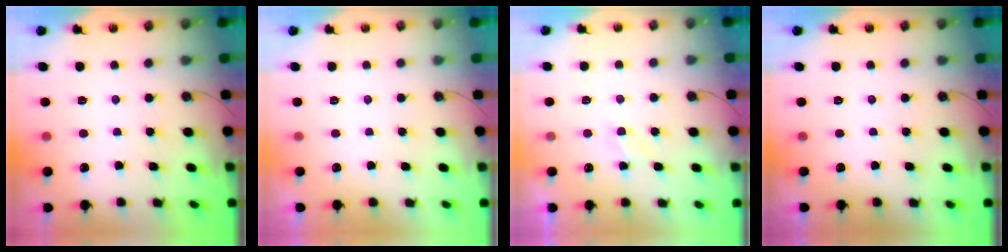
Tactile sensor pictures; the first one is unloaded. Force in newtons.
{"total": 0.0}
{"total": 2.9, "press": 2.9, "slide": 0.4}
{"total": 0.0}